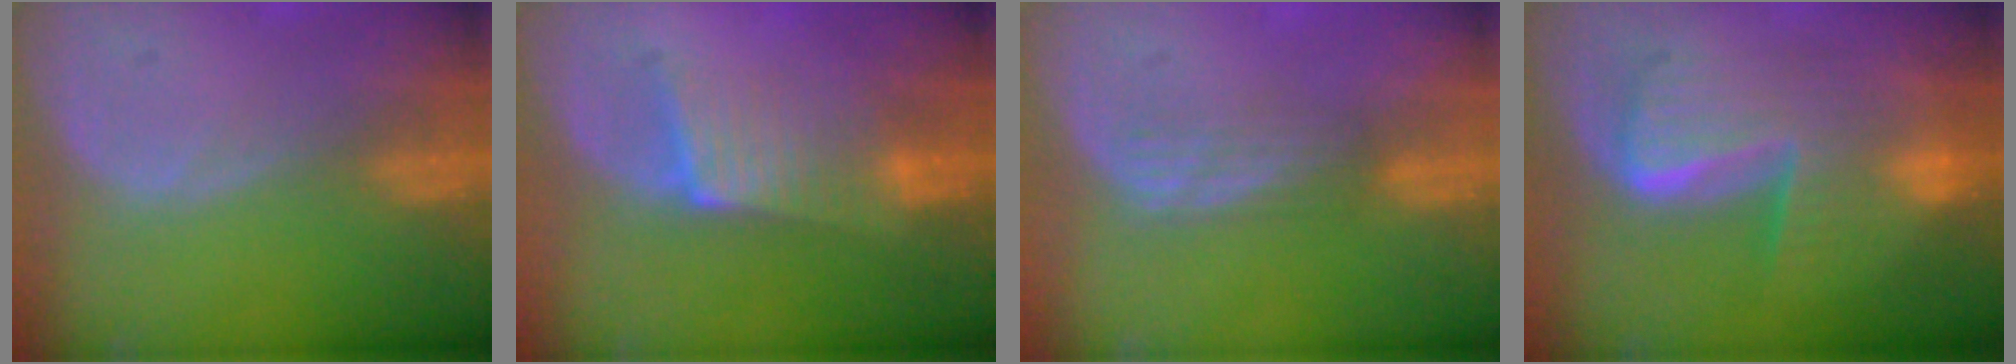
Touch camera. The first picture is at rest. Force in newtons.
{"total": 6.5, "press": 5.7, "slide": 3.0}
{"total": 3.1, "press": 2.7, "slide": 1.7}
{"total": 9.0, "press": 9.0, "slide": 0.6}